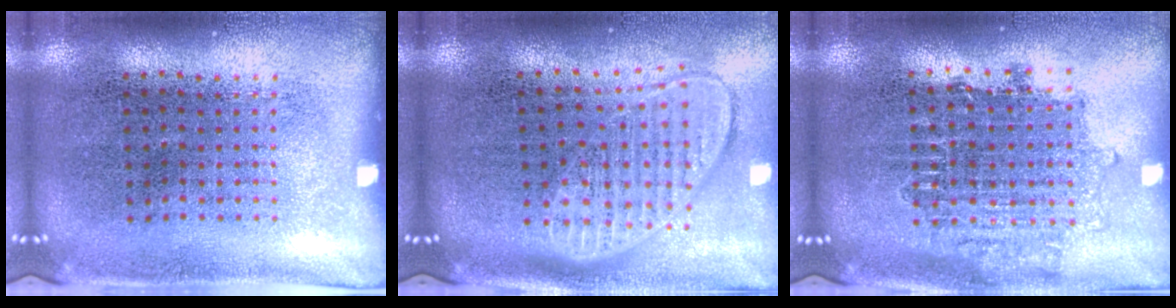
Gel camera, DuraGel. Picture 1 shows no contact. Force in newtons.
{"total": 1.8, "press": 1.5, "slide": 1.0}
{"total": 1.6, "press": 1.3, "slide": 0.9}